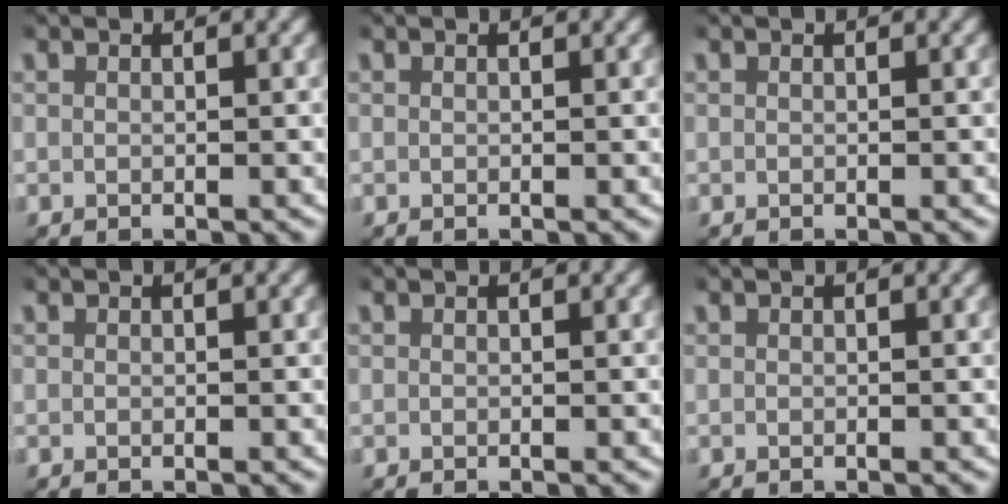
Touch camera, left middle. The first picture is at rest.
{"total": 0.0}
{"total": 0.0}
{"total": 0.0}
{"total": 0.0}
{"total": 0.0}